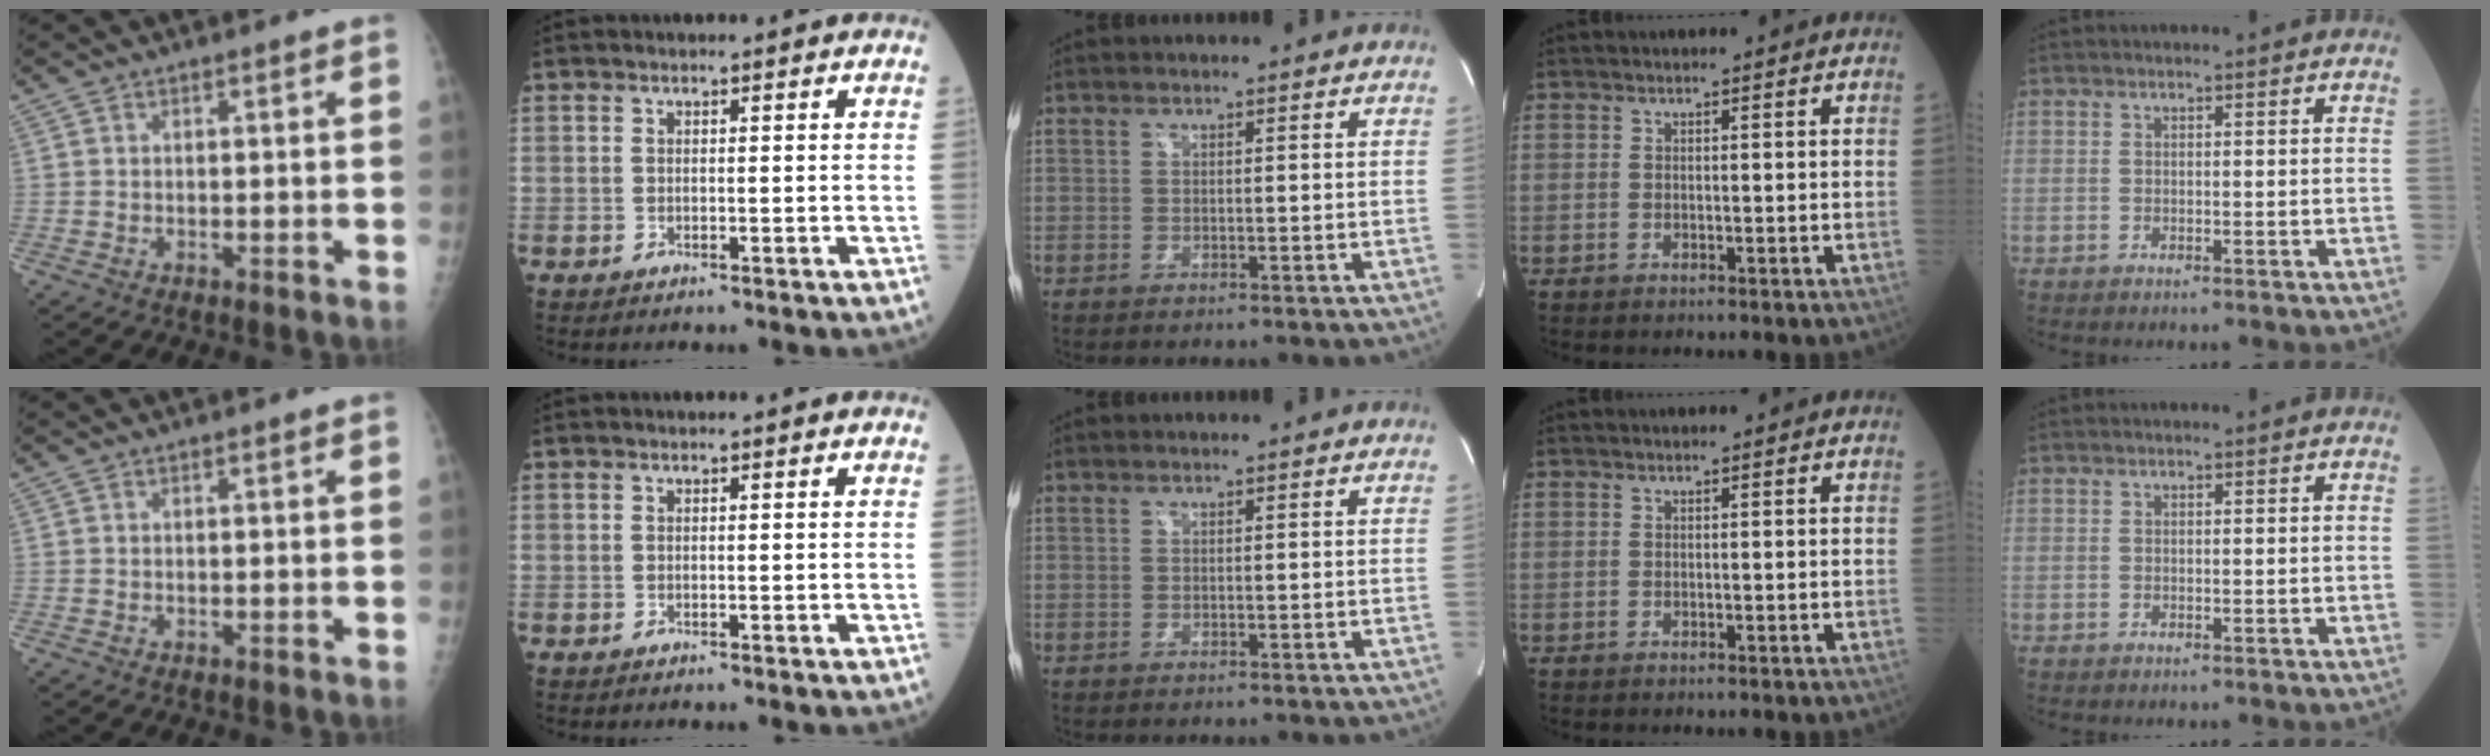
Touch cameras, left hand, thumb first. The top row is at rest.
{}